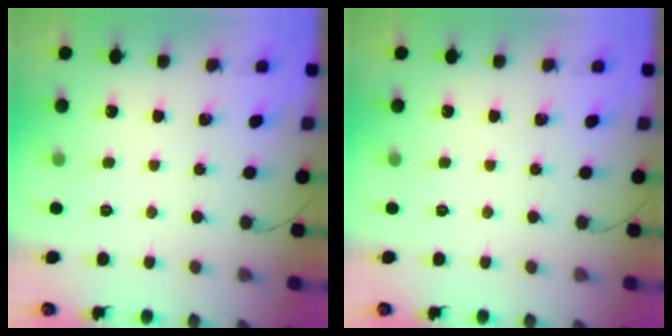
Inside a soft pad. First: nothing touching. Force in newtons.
{"total": 0.0}